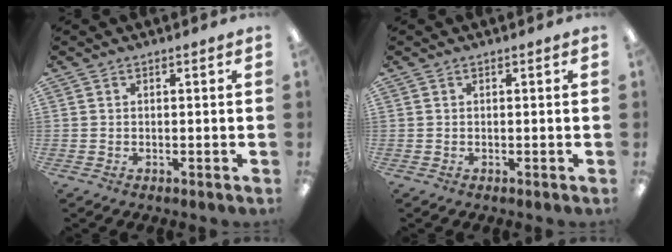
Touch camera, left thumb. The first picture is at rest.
{"total": 0.0}